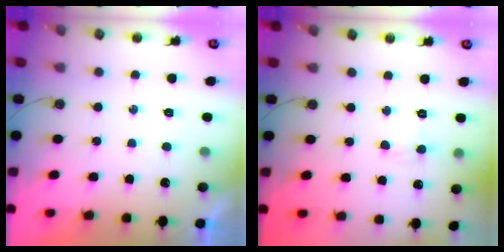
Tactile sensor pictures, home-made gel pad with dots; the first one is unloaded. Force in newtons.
{"total": 4.1, "press": 4.1, "slide": 0.7}